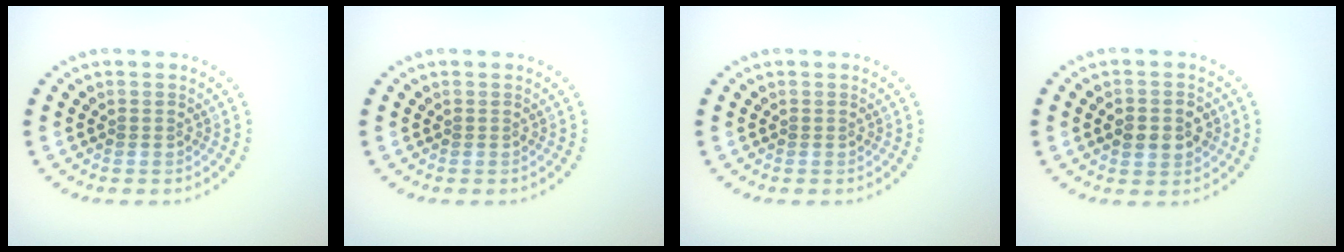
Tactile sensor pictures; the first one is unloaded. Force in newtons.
{"total": 0.0}
{"total": 0.0}
{"total": 3.7, "press": 3.7, "slide": 0.1}